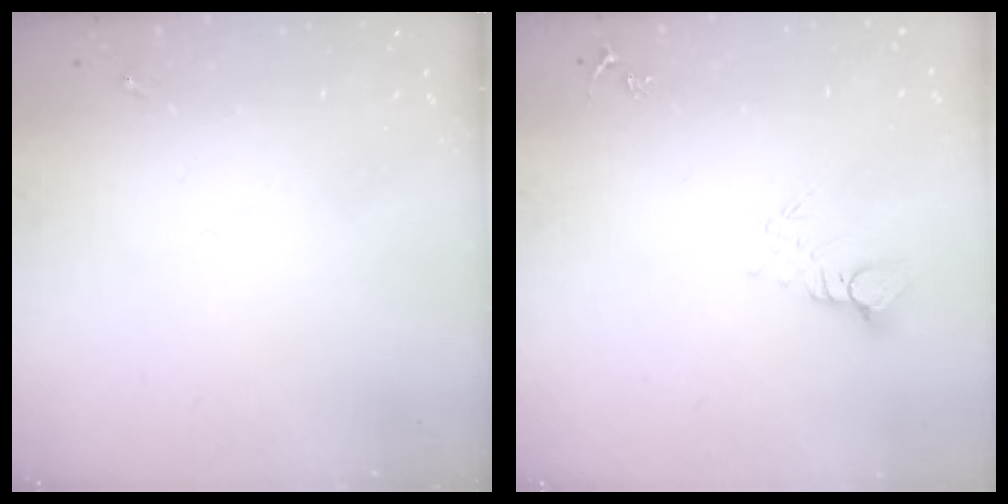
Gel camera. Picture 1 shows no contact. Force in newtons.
{"total": 5.0, "press": 5.0, "slide": 0.3}